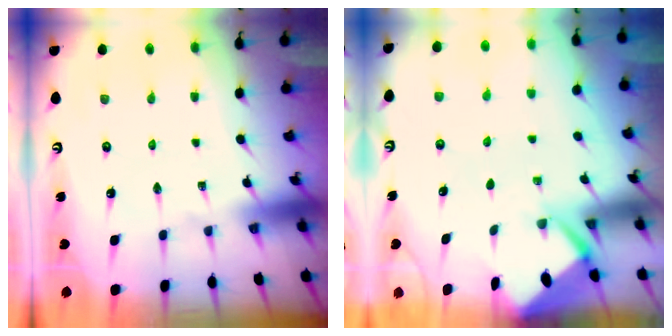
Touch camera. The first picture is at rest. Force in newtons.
{"total": 2.6, "press": 2.6, "slide": 0.0}